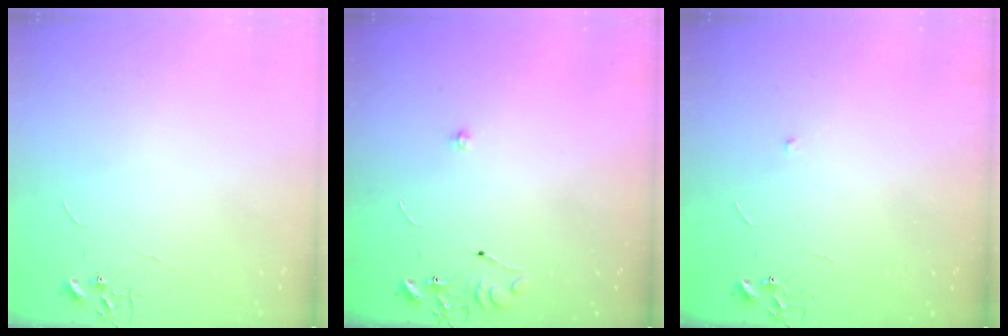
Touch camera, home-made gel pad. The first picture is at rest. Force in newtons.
{"total": 6.4, "press": 6.4, "slide": 0.7}
{"total": 3.9, "press": 3.8, "slide": 0.5}